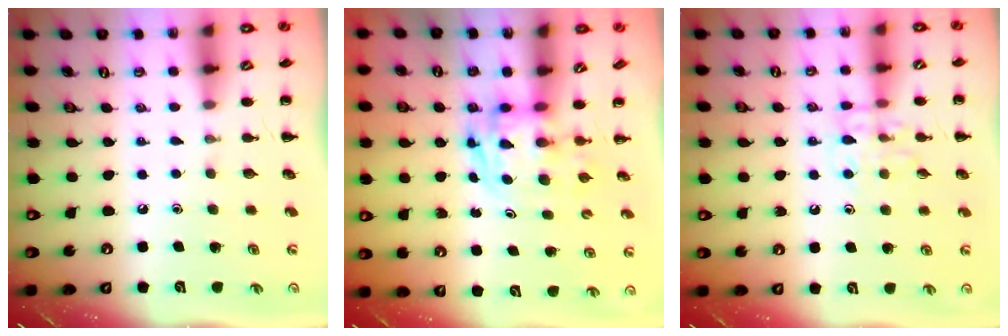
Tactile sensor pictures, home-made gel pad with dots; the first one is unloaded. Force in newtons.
{"total": 2.8, "press": 2.8, "slide": 0.5}
{"total": 9.4, "press": 9.4, "slide": 0.8}